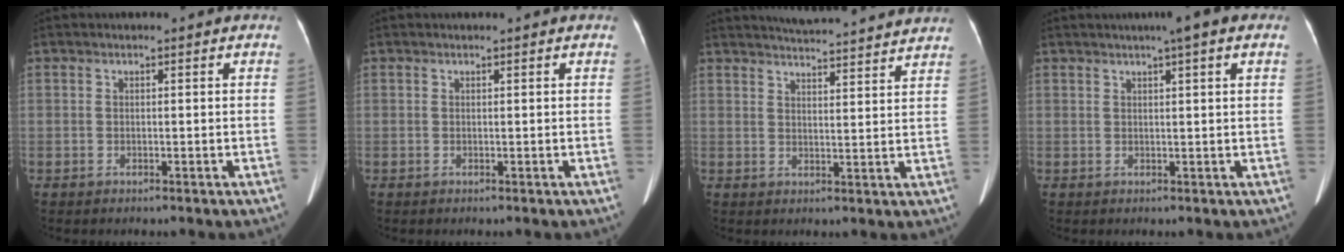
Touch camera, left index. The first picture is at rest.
{"total": 0.0}
{"total": 15.2, "force": [14.4, 1.0, 5.0], "torque": [-0.070, 0.011, 0.180]}
{"total": 4.7, "force": [2.8, 0.0, 3.8], "torque": [-0.050, 0.023, 0.037]}